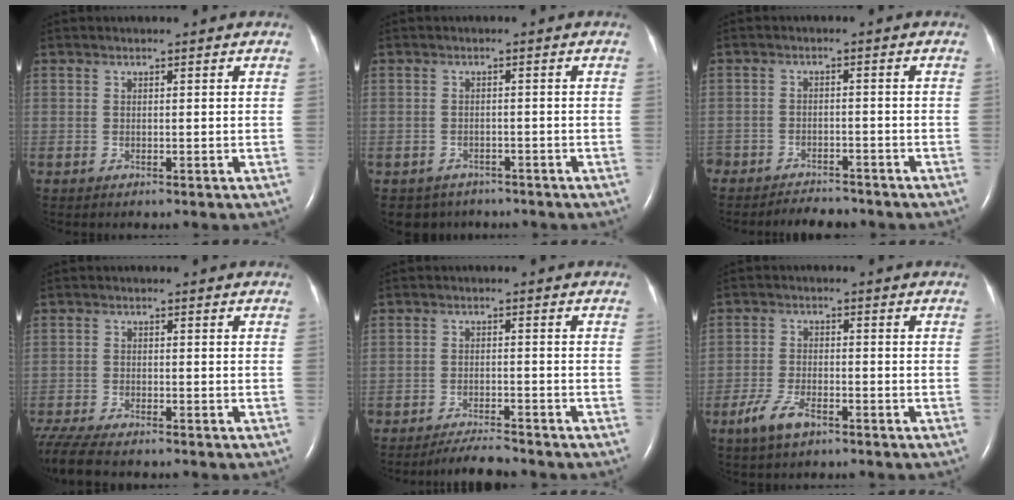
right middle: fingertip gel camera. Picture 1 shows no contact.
{"total": 3.9, "force": [-3.1, 2.3, -0.1], "torque": [0.003, 0.006, -0.044]}
{"total": 6.2, "force": [-5.7, 2.1, 1.2], "torque": [-0.019, -0.005, -0.082]}
{"total": 9.3, "force": [-7.9, 1.9, 4.6], "torque": [-0.087, -0.017, -0.135]}
{"total": 4.3, "force": [-4.2, 0.0, 1.1], "torque": [-0.022, -0.017, -0.071]}
{"total": 5.1, "force": [-3.3, 1.8, 3.4], "torque": [-0.080, -0.005, -0.061]}